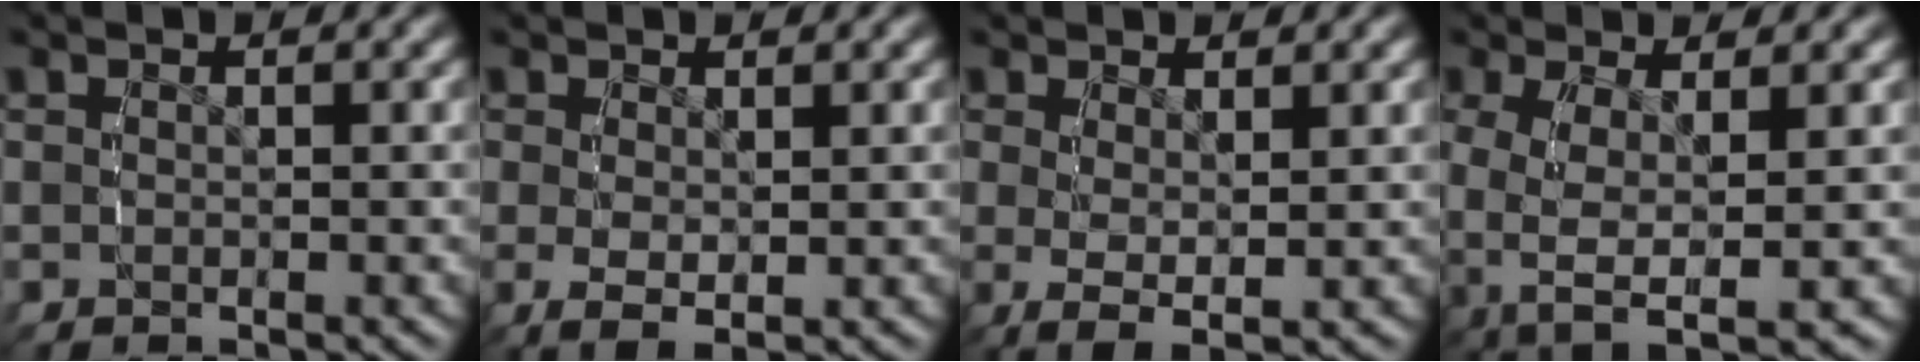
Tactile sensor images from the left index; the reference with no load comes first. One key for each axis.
{"total": 2.3, "fx": -0.2, "fy": 1.0, "fz": 2.1, "tx": -0.039, "ty": -0.011, "tz": 0.005}
{"total": 3.3, "fx": -0.2, "fy": 1.4, "fz": 3.0, "tx": -0.057, "ty": -0.015, "tz": 0.006}
{"total": 7.1, "fx": -1.6, "fy": 4.4, "fz": 5.3, "tx": -0.138, "ty": -0.039, "tz": -0.011}